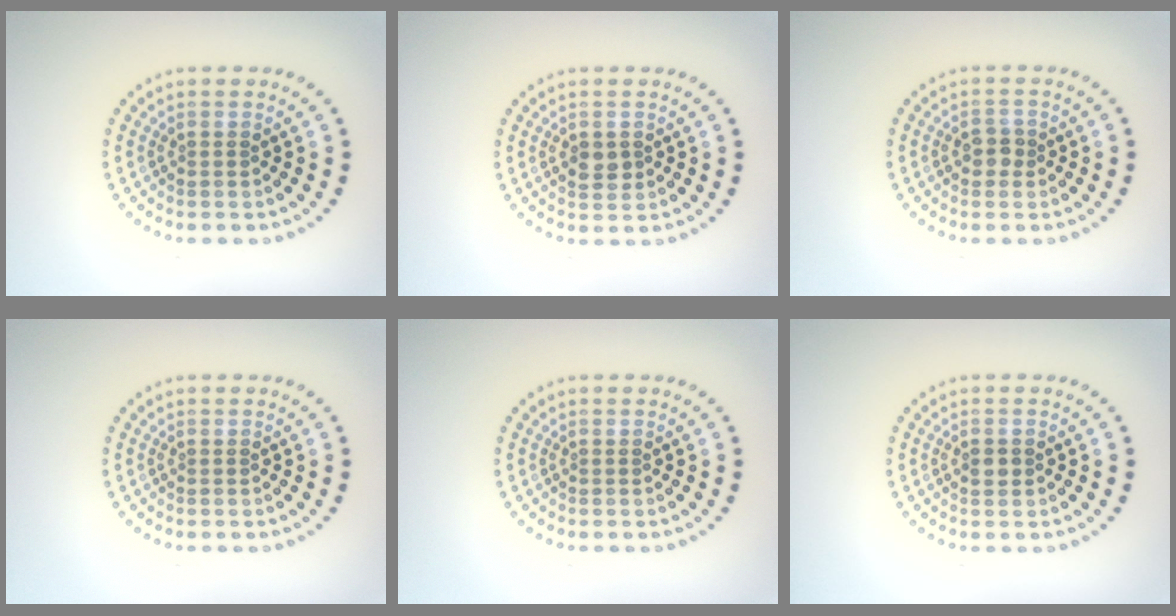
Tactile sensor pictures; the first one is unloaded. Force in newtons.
{"total": 1.8, "press": 1.8, "slide": 0.1}
{"total": 1.7, "press": 1.7, "slide": 0.4}
{"total": 0.0}
{"total": 0.0}
{"total": 1.3, "press": 1.3, "slide": 0.0}